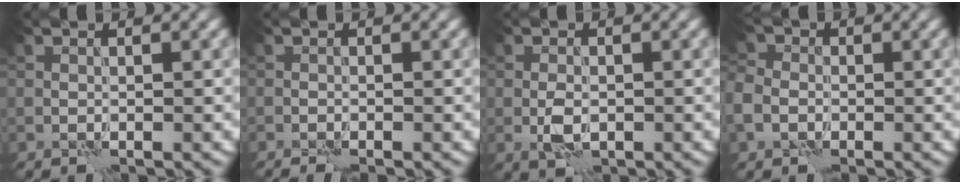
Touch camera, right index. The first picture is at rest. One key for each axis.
{"total": 1.1, "fx": -0.8, "fy": -0.1, "fz": 0.7, "tx": -0.018, "ty": 0.002, "tz": -0.016}
{"total": 2.4, "fx": -0.6, "fy": 1.4, "fz": 1.8, "tx": -0.035, "ty": -0.001, "tz": -0.011}
{"total": 3.5, "fx": -1.1, "fy": 2.9, "fz": 1.6, "tx": -0.032, "ty": -0.004, "tz": -0.030}